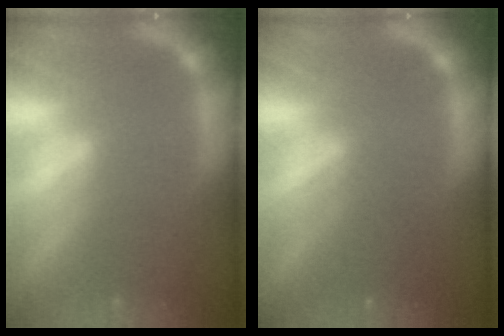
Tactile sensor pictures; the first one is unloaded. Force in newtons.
{"total": 2.5}